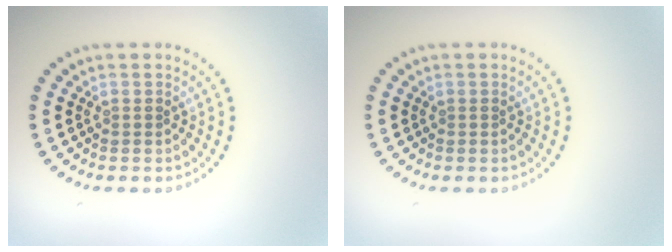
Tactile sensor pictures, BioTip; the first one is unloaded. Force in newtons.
{"total": 0.0}